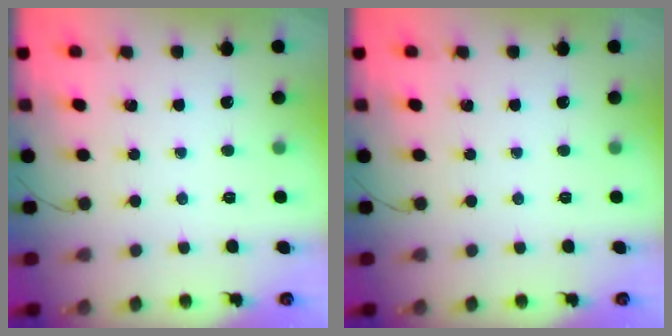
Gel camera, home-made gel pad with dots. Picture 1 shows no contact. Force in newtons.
{"total": 0.0}